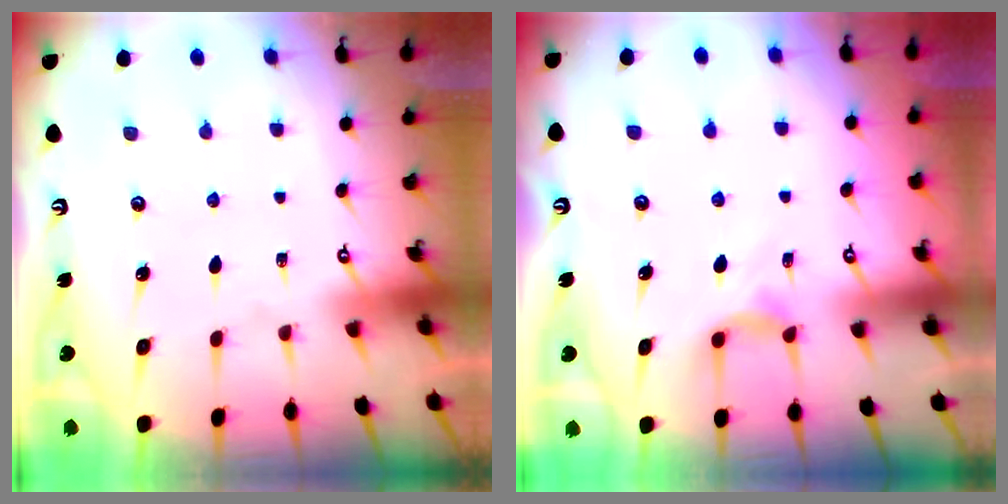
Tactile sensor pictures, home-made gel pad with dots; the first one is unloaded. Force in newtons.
{"total": 4.5, "press": 4.4, "slide": 0.5}